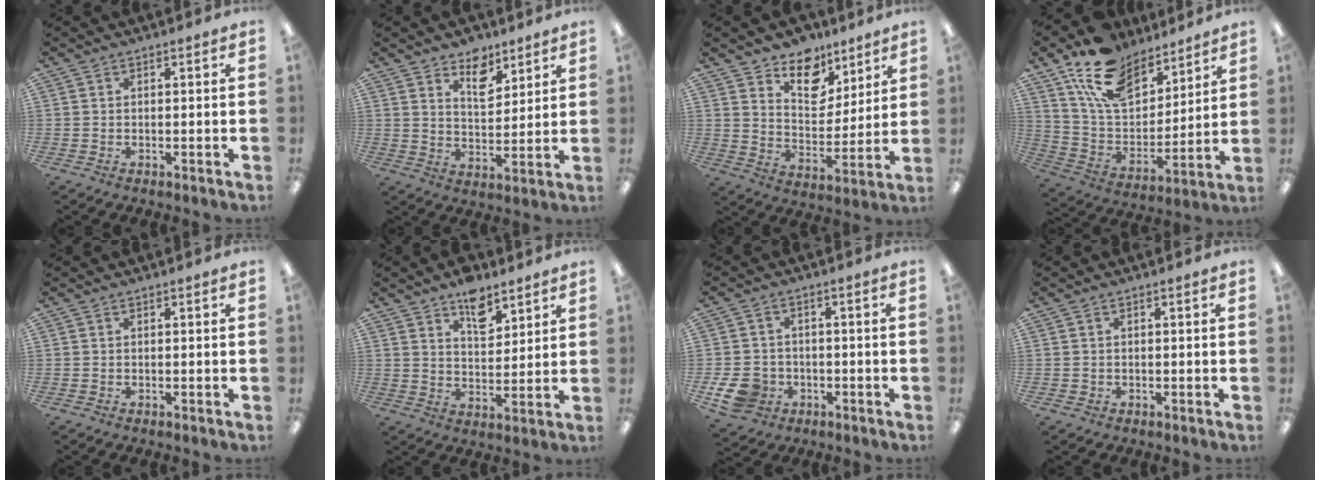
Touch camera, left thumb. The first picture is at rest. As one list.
[{"total": 8.2, "force": [5.9, 4.5, 3.5], "torque": [-0.032, -0.035, 0.100]}, {"total": 11.8, "force": [8.9, 6.7, 3.7], "torque": [-0.056, -0.063, 0.166]}, {"total": 16.5, "force": [12.3, 8.5, 7.0], "torque": [-0.152, -0.063, 0.230]}, {"total": 0.0}, {"total": 8.6, "force": [6.3, 4.3, 4.0], "torque": [-0.042, -0.037, 0.106]}, {"total": 8.2, "force": [-3.1, 6.6, 3.7], "torque": [-0.083, 0.020, -0.055]}, {"total": 0.7, "force": [0.0, 0.7, 0.0], "torque": [0.000, 0.005, -0.002]}]